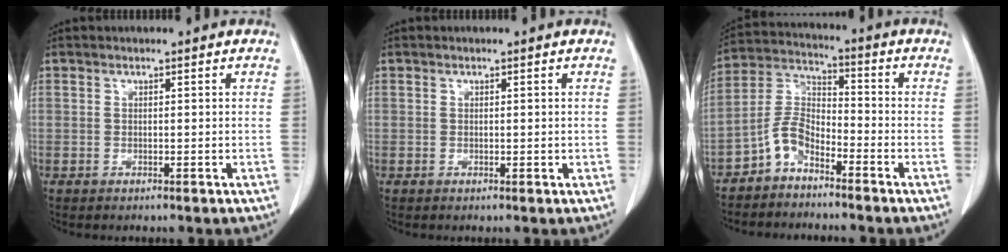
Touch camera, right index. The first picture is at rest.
{"total": 0.7, "force": [0.1, 0.3, 0.6], "torque": [-0.009, 0.000, 0.004]}
{"total": 6.1, "force": [-4.3, 2.8, 3.2], "torque": [-0.074, 0.014, -0.094]}